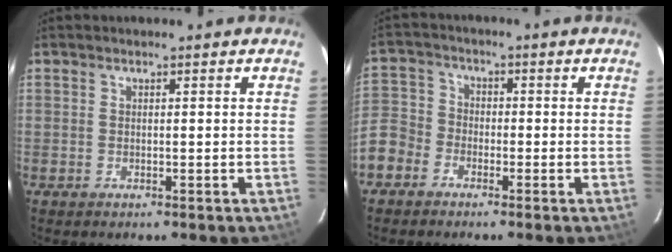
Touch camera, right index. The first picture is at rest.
{"total": 8.7, "force": [-4.6, 6.9, 2.6], "torque": [-0.068, 0.022, -0.100]}